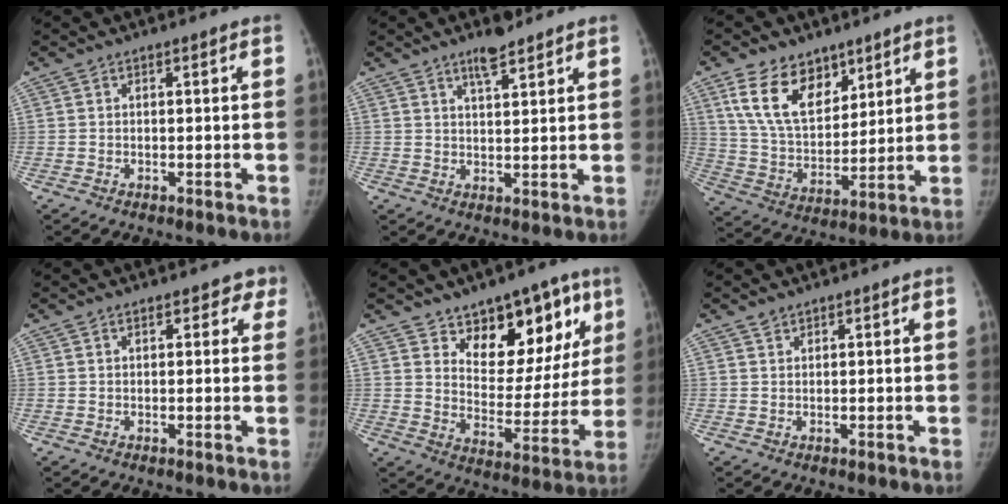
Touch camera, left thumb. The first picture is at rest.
{"total": 4.7, "force": [3.6, 1.1, 2.8], "torque": [-0.040, -0.024, 0.061]}
{"total": 14.9, "force": [8.6, 8.9, 8.4], "torque": [-0.116, -0.044, 0.171]}
{"total": 3.0, "force": [2.0, 1.9, 1.4], "torque": [0.023, -0.003, 0.015]}
{"total": 16.6, "force": [9.6, 9.2, 9.9], "torque": [-0.060, -0.054, 0.147]}
{"total": 1.0, "force": [0.8, 0.5, 0.2], "torque": [0.004, -0.003, 0.014]}